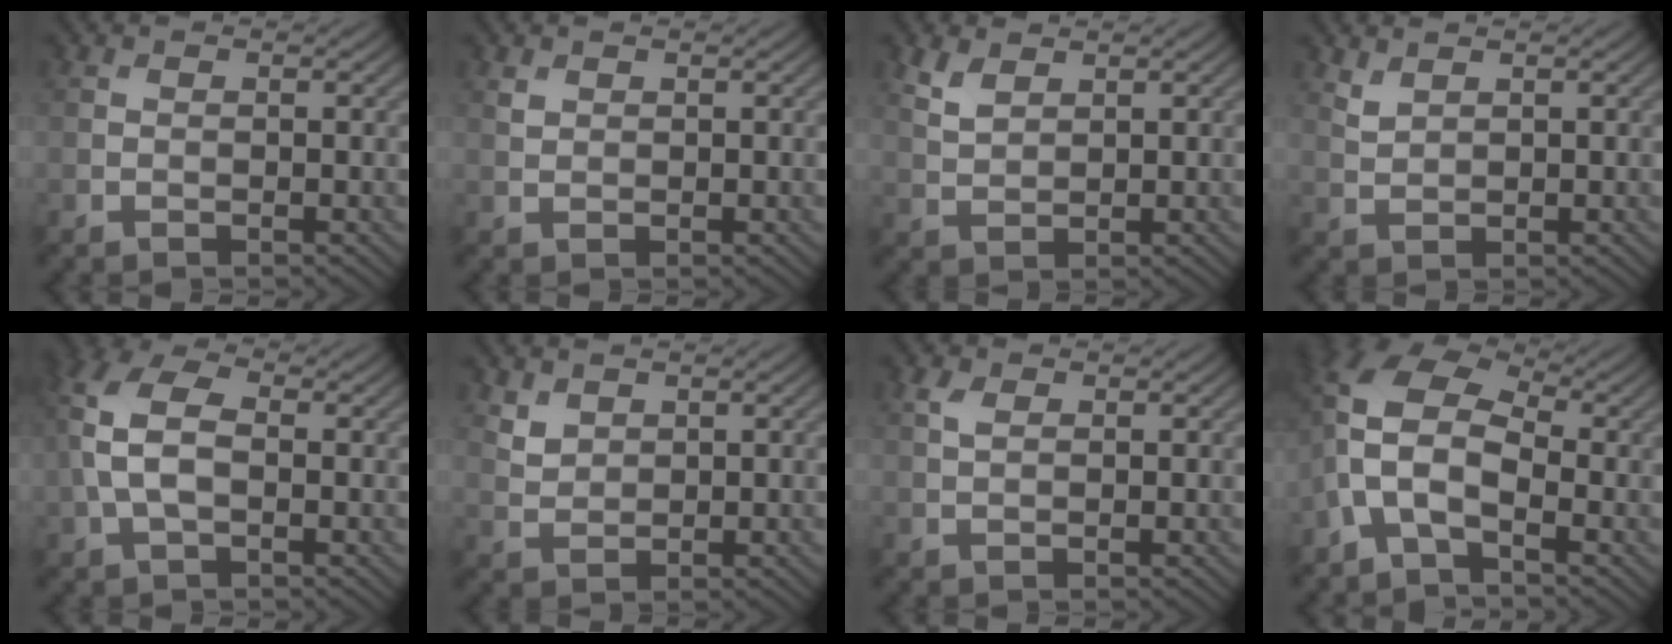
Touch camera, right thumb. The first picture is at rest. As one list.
[{"total": 0.9, "force": [0.7, 0.5, 0.3], "torque": [-0.011, -0.002, 0.016]}, {"total": 3.0, "force": [2.1, 1.4, 1.7], "torque": [-0.047, 0.000, 0.049]}, {"total": 1.7, "force": [1.4, 0.5, 0.7], "torque": [-0.027, -0.001, 0.036]}, {"total": 6.9, "force": [0.2, 3.9, 5.7], "torque": [-0.146, 0.014, -0.008]}, {"total": 2.4, "force": [1.7, 1.5, 0.9], "torque": [-0.026, -0.005, 0.041]}, {"total": 1.6, "force": [0.8, 0.8, 1.1], "torque": [-0.030, 0.004, 0.016]}, {"total": 9.3, "force": [-1.3, 4.9, 7.8], "torque": [-0.185, 0.011, -0.046]}]